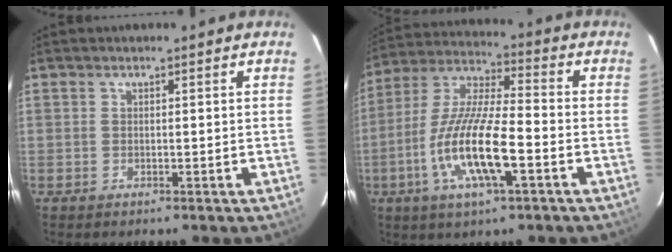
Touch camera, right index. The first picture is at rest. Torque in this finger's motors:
{"motor_torque": [1.33, -0.80, 1.05, 0.21]}